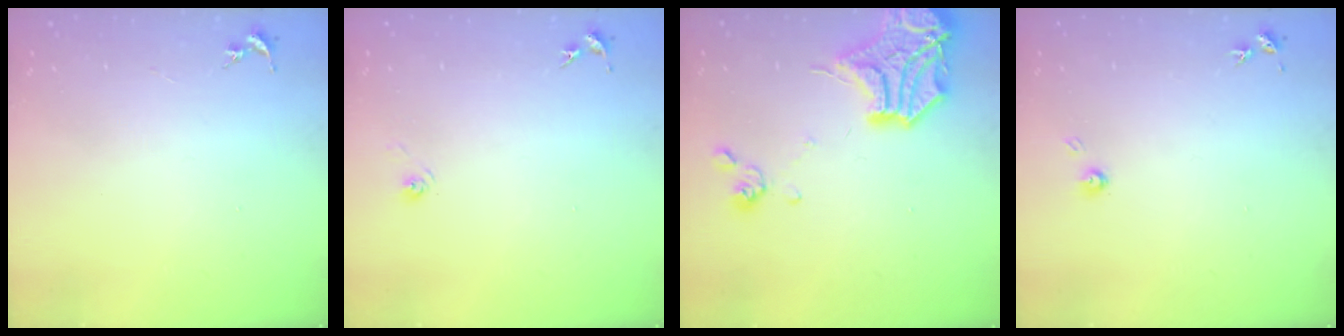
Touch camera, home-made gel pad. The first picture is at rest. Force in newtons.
{"total": 3.2, "press": 2.7, "slide": 1.7}
{"total": 19.9, "press": 19.8, "slide": 2.6}
{"total": 3.2, "press": 3.2, "slide": 0.3}